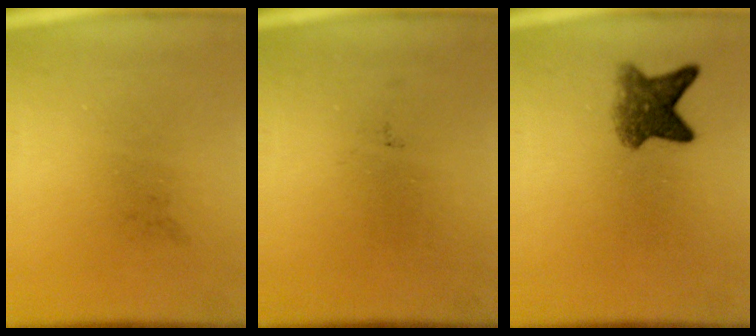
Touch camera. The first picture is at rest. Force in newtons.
{"total": 0.0}
{"total": 5.2}